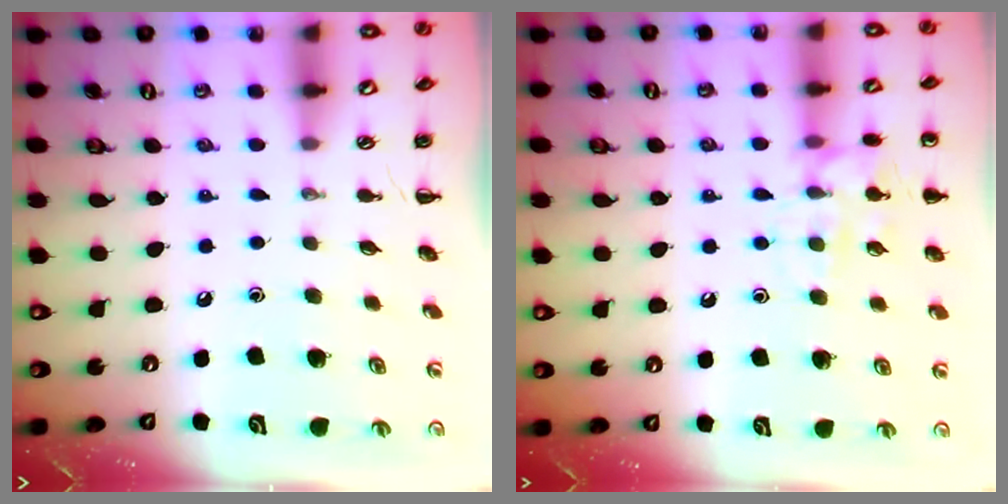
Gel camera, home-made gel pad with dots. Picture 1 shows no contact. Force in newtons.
{"total": 10.8, "press": 10.8, "slide": 0.6}